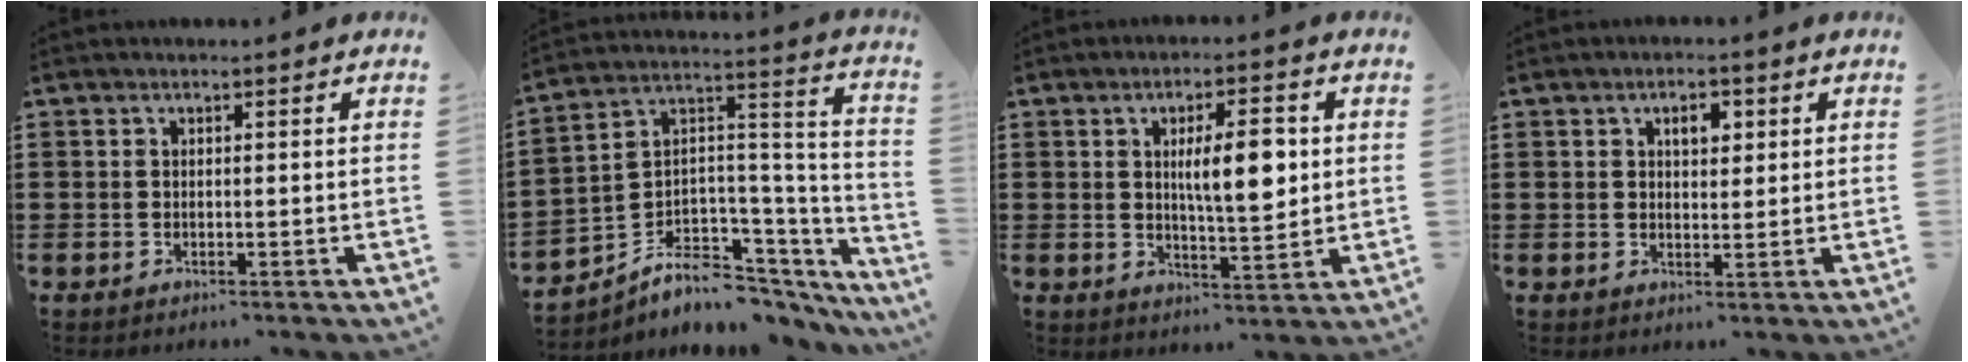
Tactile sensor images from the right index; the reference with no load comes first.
{"total": 7.2, "force": [-4.2, 5.0, 3.0], "torque": [-0.066, -0.004, -0.070]}
{"total": 8.1, "force": [1.5, 2.6, 7.6], "torque": [-0.121, -0.003, 0.019]}
{"total": 2.9, "force": [1.1, 1.6, 2.1], "torque": [-0.031, 0.004, 0.014]}